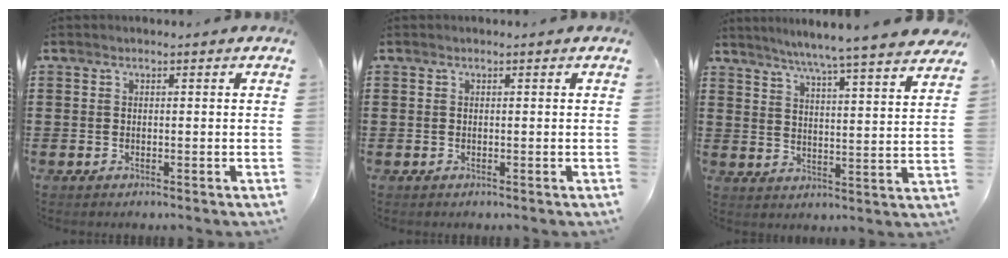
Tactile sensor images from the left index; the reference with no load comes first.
{"total": 0.0}
{"total": 6.0, "force": [5.4, -1.3, 2.4], "torque": [-0.066, -0.044, 0.088]}